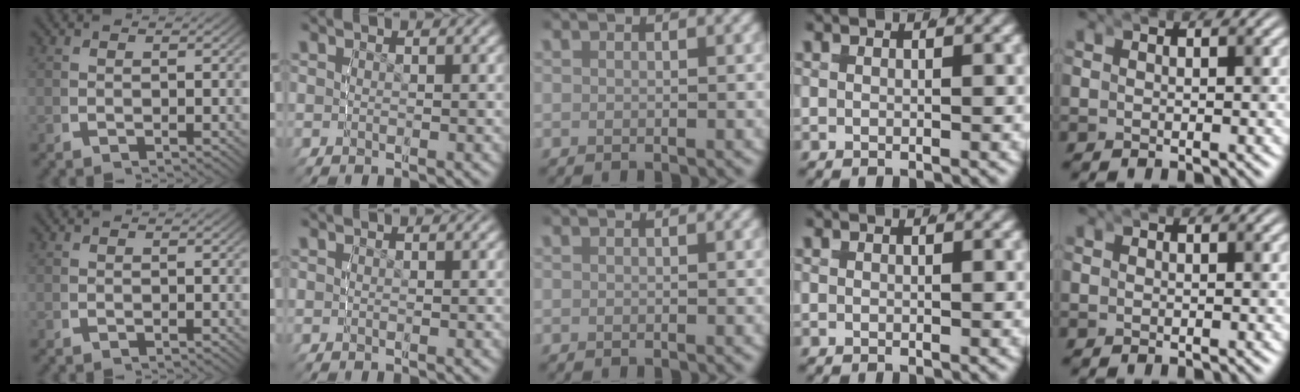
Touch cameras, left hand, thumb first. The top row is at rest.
{}